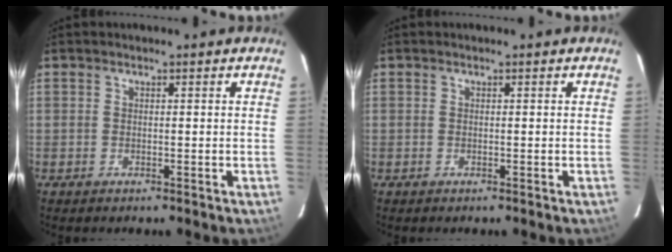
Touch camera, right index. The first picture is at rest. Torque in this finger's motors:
{"motor_torque": [-0.05, -0.02, 0.00, 0.01]}